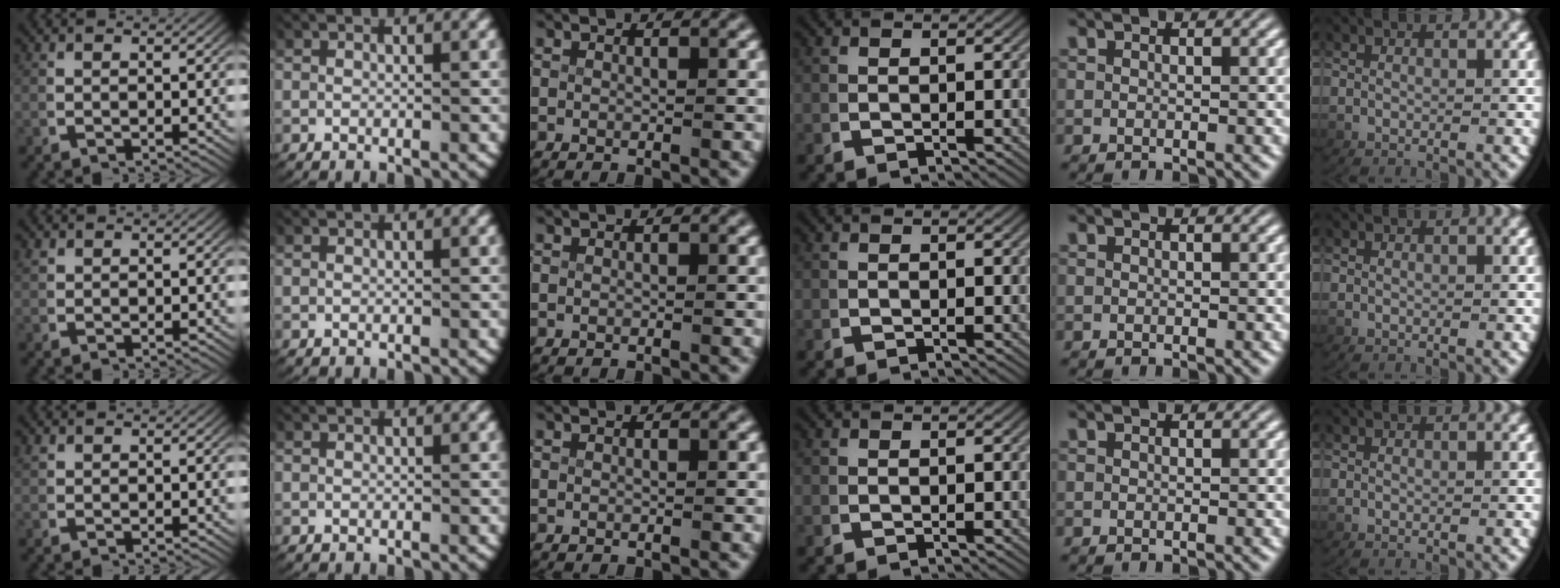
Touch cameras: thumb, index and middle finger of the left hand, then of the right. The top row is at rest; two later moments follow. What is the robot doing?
{"motion": "lift_and_place", "object": "paper towel"}